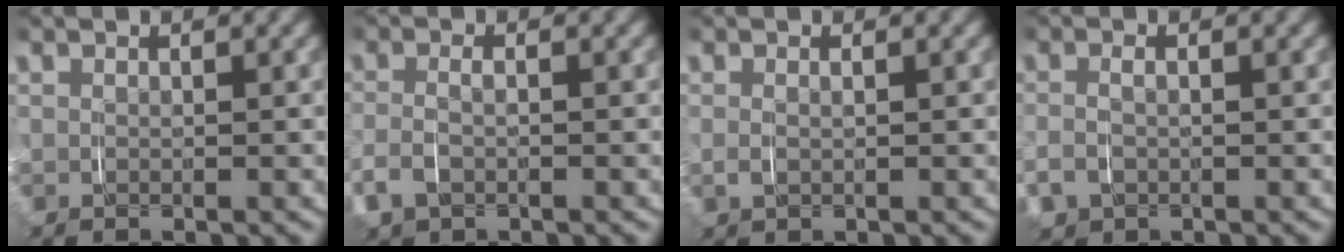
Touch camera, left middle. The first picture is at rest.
{"total": 2.8, "force": [-1.1, 1.8, 1.9], "torque": [-0.061, -0.006, -0.015]}
{"total": 1.0, "force": [0.1, 0.5, 0.8], "torque": [-0.024, -0.001, 0.006]}
{"total": 2.4, "force": [-0.6, 1.8, 1.4], "torque": [-0.049, -0.003, -0.007]}